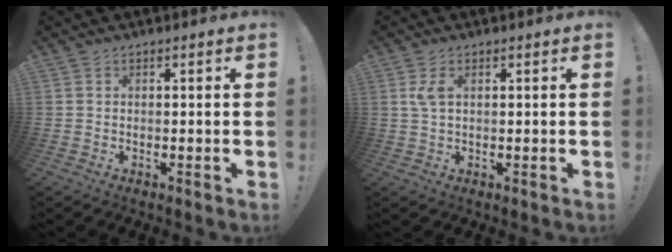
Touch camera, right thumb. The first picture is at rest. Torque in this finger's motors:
{"motor_torque": [0.79, 0.48, 0.35, 0.11, 0.08]}